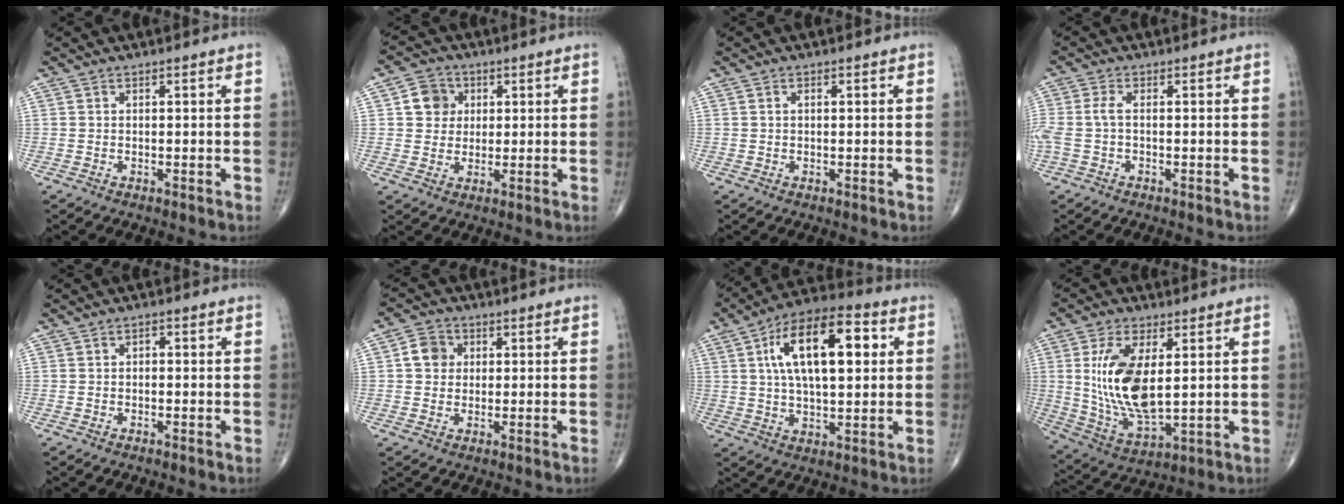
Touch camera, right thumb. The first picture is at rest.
{"total": 5.9, "force": [1.5, 5.3, 2.1], "torque": [-0.004, 0.001, 0.022]}
{"total": 0.6, "force": [0.1, 0.3, 0.5], "torque": [-0.013, 0.003, 0.003]}
{"total": 4.1, "force": [-0.5, 1.8, 3.7], "torque": [-0.109, 0.009, -0.013]}
{"total": 1.0, "force": [0.0, 0.7, 0.7], "torque": [-0.005, 0.003, -0.004]}
{"total": 4.9, "force": [0.8, 4.3, 2.2], "torque": [-0.022, 0.006, 0.006]}
{"total": 18.1, "force": [4.5, 8.1, 15.5], "torque": [-0.245, 0.013, 0.068]}
{"total": 15.4, "force": [2.5, 7.2, 13.4], "torque": [-0.262, -0.022, 0.061]}